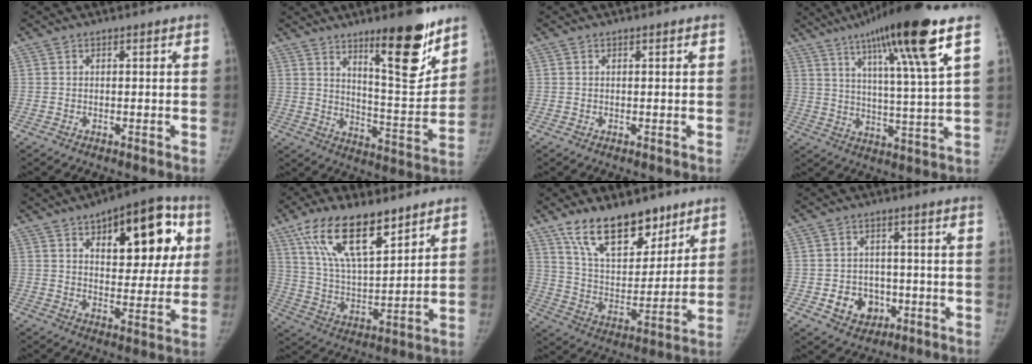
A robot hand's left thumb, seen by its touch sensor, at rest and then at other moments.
{"total": 16.1, "force": [10.6, 3.9, 11.5], "torque": [-0.132, -0.087, 0.172]}
{"total": 0.0}
{"total": 19.3, "force": [10.9, 1.0, 15.8], "torque": [-0.246, -0.038, 0.173]}
{"total": 19.7, "force": [7.4, 9.8, 15.5], "torque": [-0.147, -0.008, 0.101]}
{"total": 17.1, "force": [10.7, 6.5, 11.7], "torque": [-0.184, -0.044, 0.207]}
{"total": 17.7, "force": [12.1, 8.7, 9.5], "torque": [-0.108, -0.070, 0.215]}
{"total": 7.4, "force": [-2.1, 6.2, 3.3], "torque": [-0.021, 0.014, -0.025]}